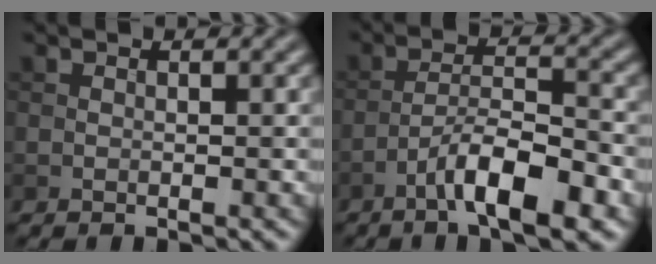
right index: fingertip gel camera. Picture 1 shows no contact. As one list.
[{"total": 6.7, "force": [-3.9, 1.5, 5.2], "torque": [-0.088, 0.012, -0.068]}]